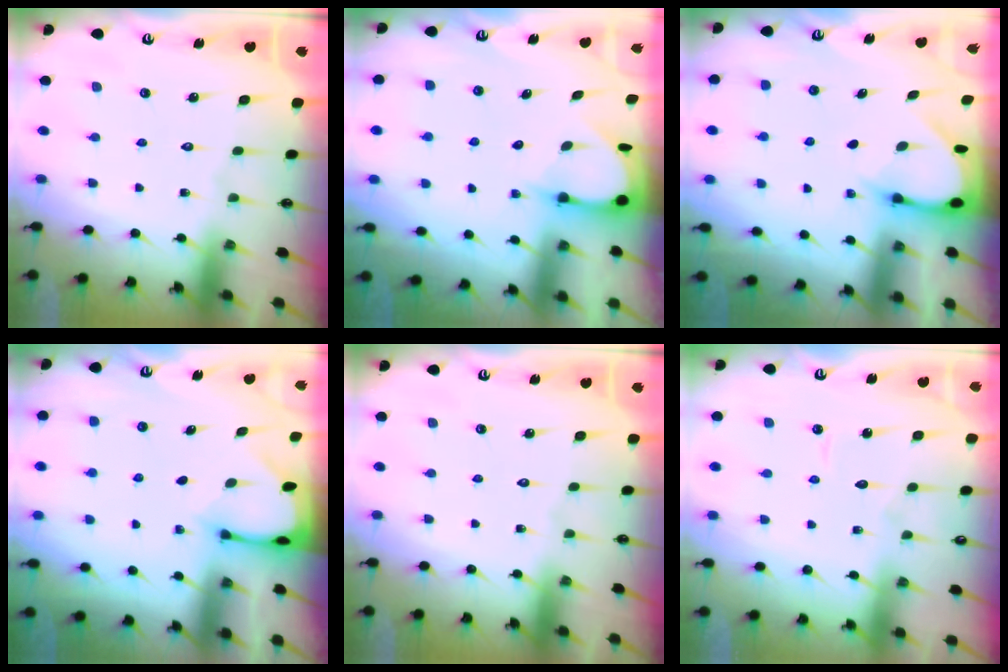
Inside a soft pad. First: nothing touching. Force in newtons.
{"total": 3.4, "press": 3.4, "slide": 0.3}
{"total": 3.7, "press": 3.7, "slide": 0.2}
{"total": 2.7, "press": 2.7, "slide": 0.3}
{"total": 0.0}
{"total": 2.9, "press": 2.9, "slide": 0.2}